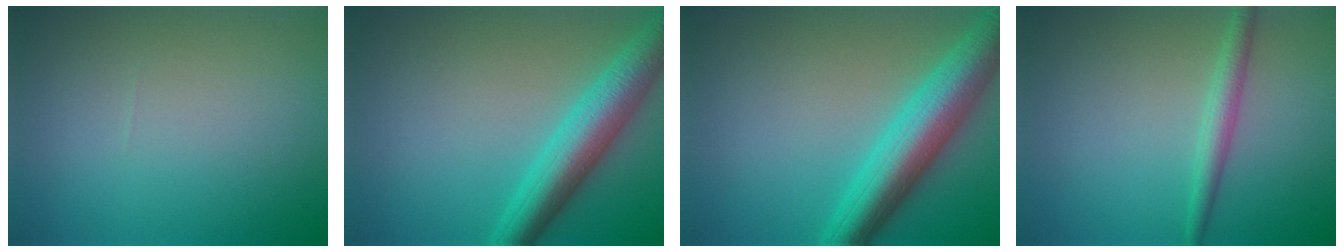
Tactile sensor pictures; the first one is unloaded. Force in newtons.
{"total": 6.1, "press": 6.1, "slide": 0.1}
{"total": 7.5, "press": 7.5, "slide": 0.2}
{"total": 2.0, "press": 2.0, "slide": 0.1}